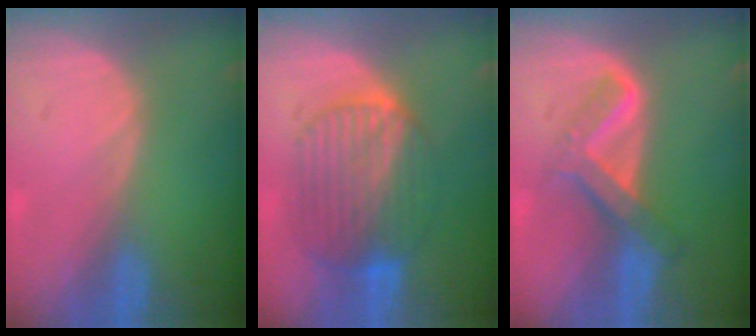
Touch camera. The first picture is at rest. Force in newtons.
{"total": 9.2, "press": 9.2, "slide": 0.7}
{"total": 6.7, "press": 5.7, "slide": 3.6}